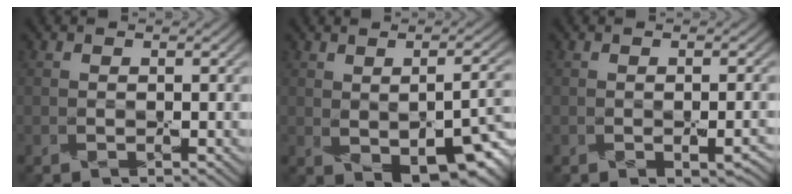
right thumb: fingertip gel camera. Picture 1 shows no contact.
{"total": 9.4, "force": [-2.1, 4.3, 8.0], "torque": [-0.118, -0.015, -0.014]}
{"total": 2.3, "force": [-0.8, 0.7, 2.0], "torque": [-0.032, -0.007, -0.005]}